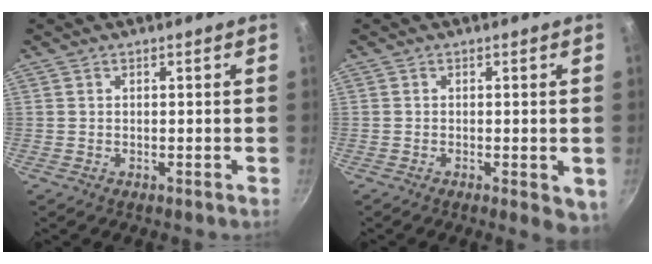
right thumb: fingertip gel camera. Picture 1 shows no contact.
{"total": 4.2, "force": [-1.2, 1.6, 3.7], "torque": [-0.047, -0.008, -0.015]}